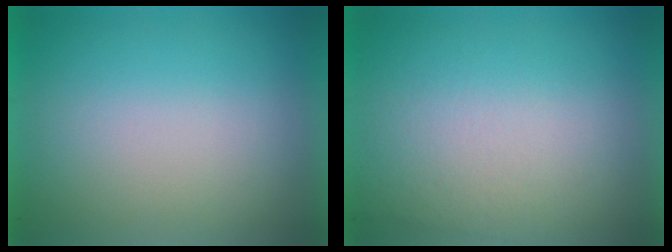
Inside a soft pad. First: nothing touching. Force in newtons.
{"total": 2.4}